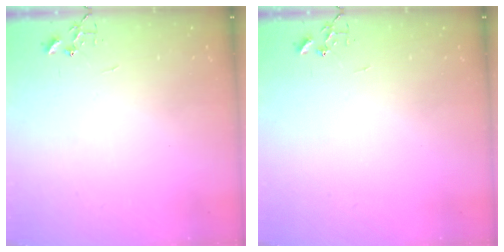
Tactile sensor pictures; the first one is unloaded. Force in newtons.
{"total": 0.0}